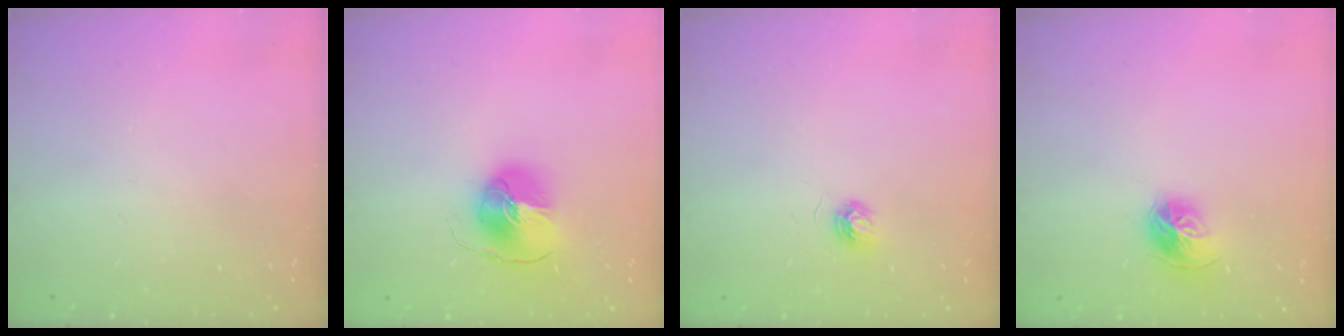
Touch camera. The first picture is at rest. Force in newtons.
{"total": 9.9, "press": 9.9, "slide": 1.3}
{"total": 3.8, "press": 3.8, "slide": 0.4}
{"total": 10.6, "press": 10.5, "slide": 1.2}